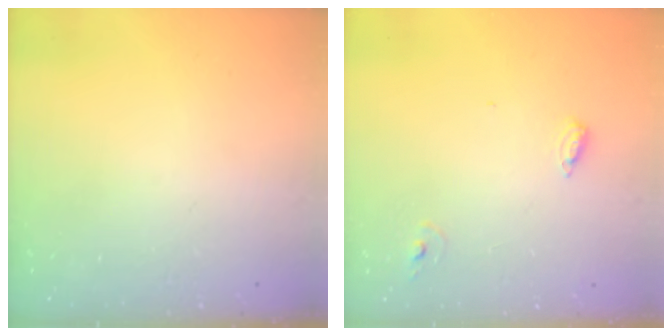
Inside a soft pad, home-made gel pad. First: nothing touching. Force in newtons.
{"total": 6.0, "press": 5.8, "slide": 1.5}